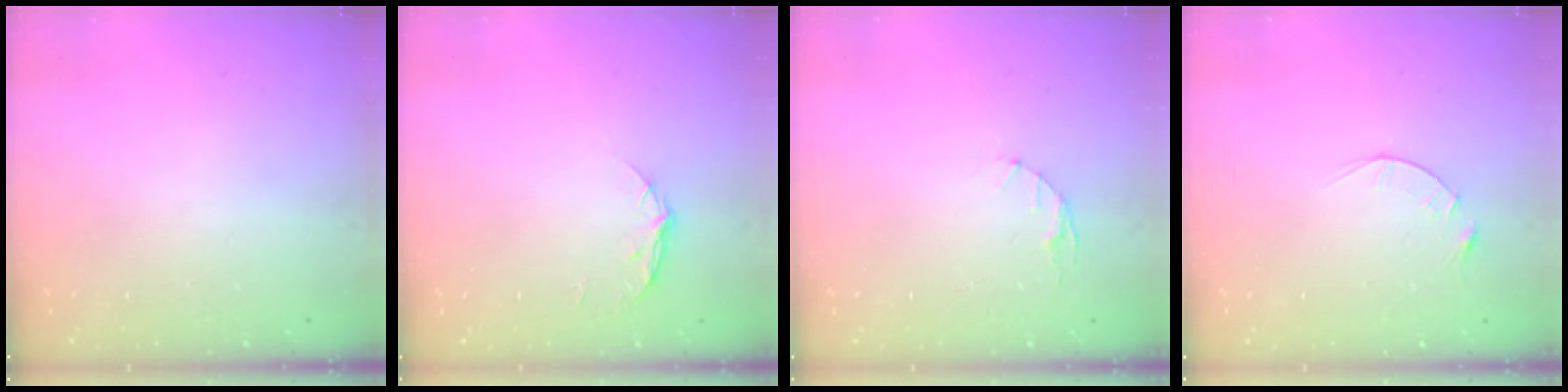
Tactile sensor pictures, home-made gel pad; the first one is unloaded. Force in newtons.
{"total": 5.2, "press": 5.2, "slide": 0.7}
{"total": 3.1, "press": 3.1, "slide": 0.4}
{"total": 3.1, "press": 3.1, "slide": 0.4}